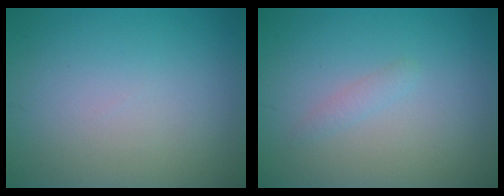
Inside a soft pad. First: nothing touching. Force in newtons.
{"total": 0.9, "press": 0.9, "slide": 0.0}